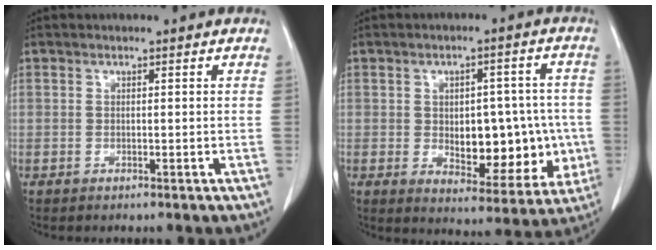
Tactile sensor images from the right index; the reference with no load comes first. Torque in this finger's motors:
{"motor_torque": [0.76, -0.35, 0.24, 0.05]}